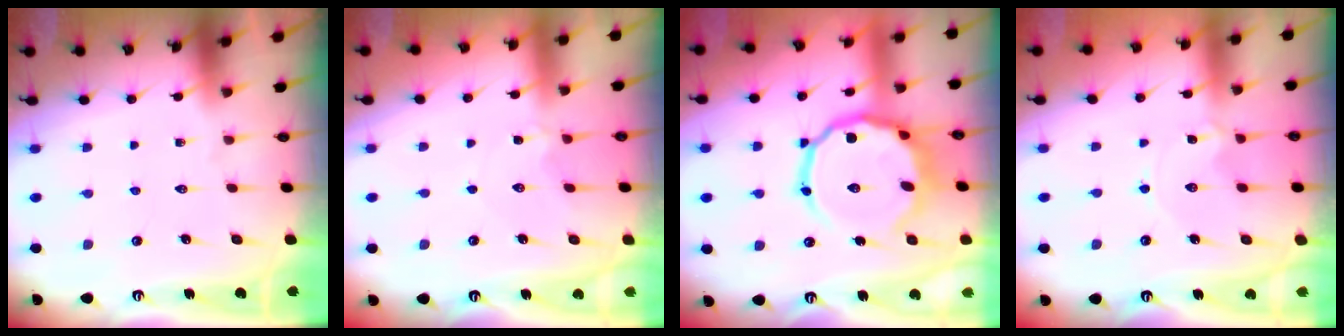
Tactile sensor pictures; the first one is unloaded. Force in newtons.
{"total": 2.7, "press": 2.7, "slide": 0.5}
{"total": 15.7, "press": 15.5, "slide": 2.1}
{"total": 0.8, "press": 0.8, "slide": 0.1}